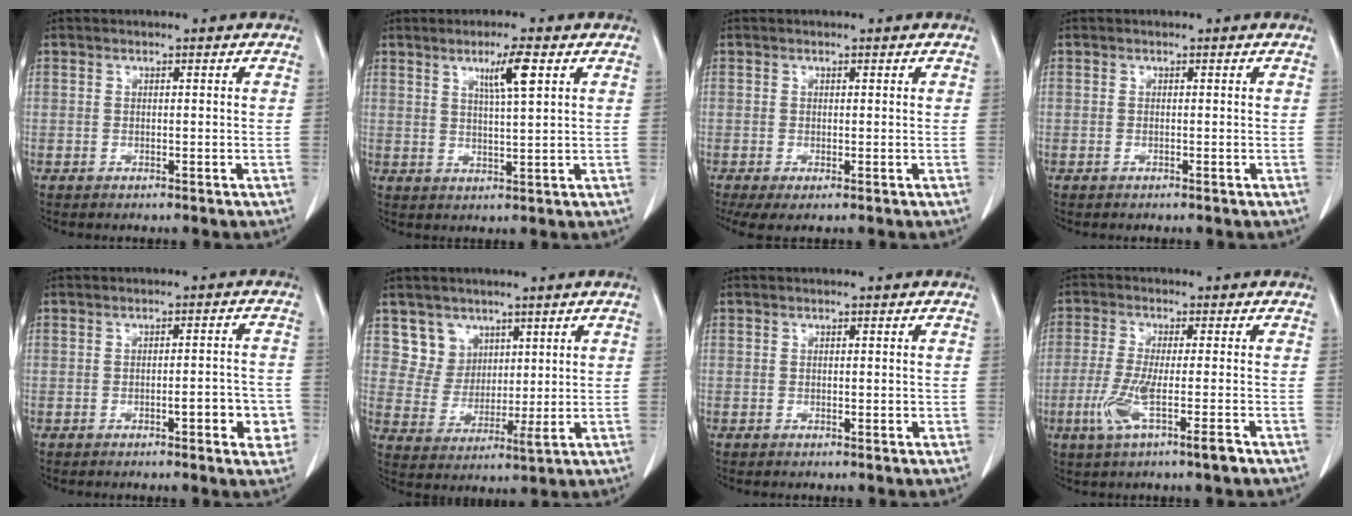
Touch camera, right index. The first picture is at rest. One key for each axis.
{"total": 5.1, "fx": 2.4, "fy": -0.1, "fz": 4.5, "tx": -0.076, "ty": -0.002, "tz": 0.040}
{"total": 2.8, "fx": -1.0, "fy": 1.0, "fz": 2.4, "tx": -0.043, "ty": -0.007, "tz": -0.013}
{"total": 0.0}
{"total": 5.3, "fx": -2.1, "fy": 1.3, "fz": 4.7, "tx": -0.053, "ty": 0.008, "tz": -0.023}
{"total": 5.9, "fx": 3.8, "fy": 4.5, "fz": 0.6, "tx": -0.010, "ty": 0.000, "tz": 0.081}
{"total": 0.6, "fx": -0.1, "fy": 0.2, "fz": 0.6, "tx": -0.007, "ty": 0.001, "tz": 0.000}
{"total": 7.5, "fx": -3.3, "fy": 0.0, "fz": 6.7, "tx": -0.135, "ty": -0.021, "tz": -0.062}